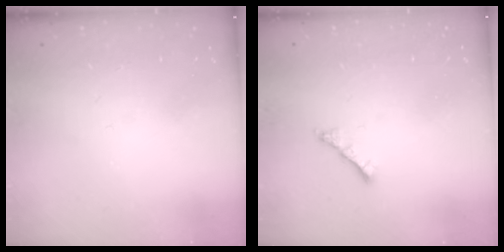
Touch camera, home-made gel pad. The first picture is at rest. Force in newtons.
{"total": 2.0, "press": 1.9, "slide": 0.5}